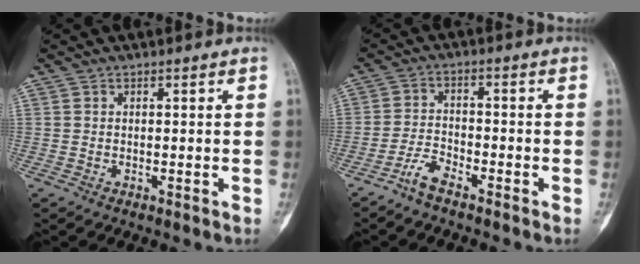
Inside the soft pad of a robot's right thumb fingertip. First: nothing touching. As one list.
[{"total": 4.1, "force": [-3.3, 1.1, 2.1], "torque": [-0.046, 0.018, -0.070]}]